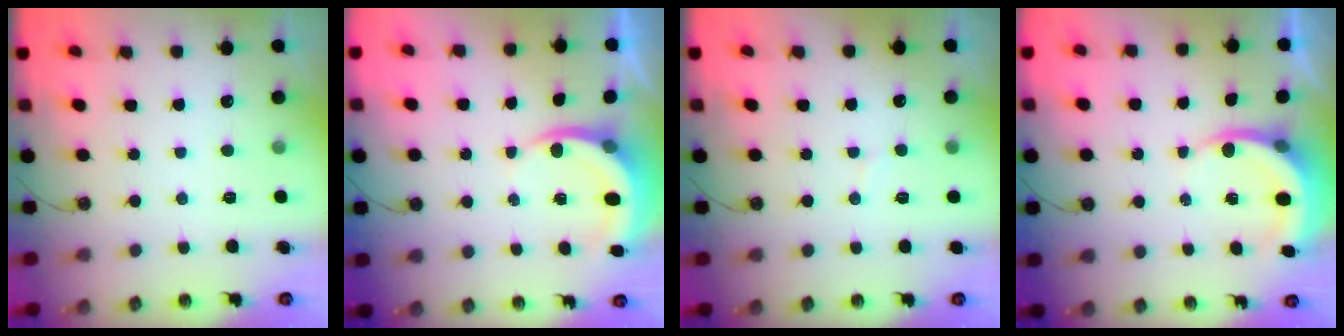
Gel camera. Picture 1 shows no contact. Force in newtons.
{"total": 4.6, "press": 4.6, "slide": 0.3}
{"total": 3.5, "press": 3.5, "slide": 0.3}
{"total": 4.3, "press": 4.3, "slide": 0.3}